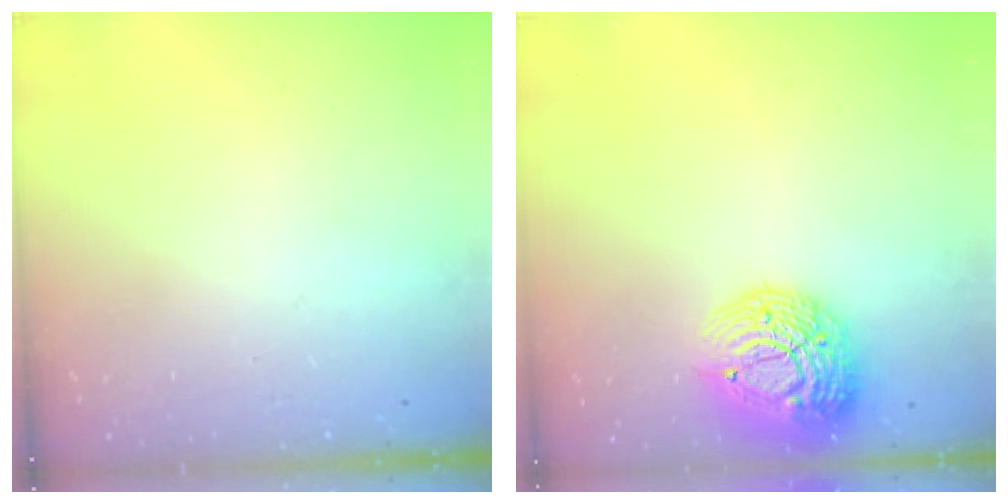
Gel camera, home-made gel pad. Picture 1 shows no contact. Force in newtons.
{"total": 18.2, "press": 18.2, "slide": 1.3}